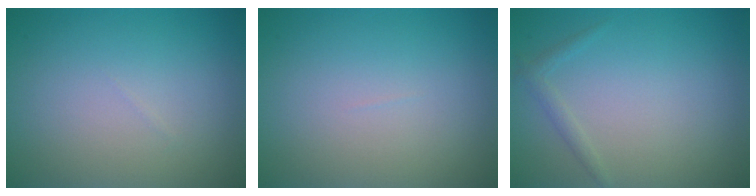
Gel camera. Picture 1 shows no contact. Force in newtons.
{"total": 0.0}
{"total": 1.0, "press": 1.0, "slide": 0.0}